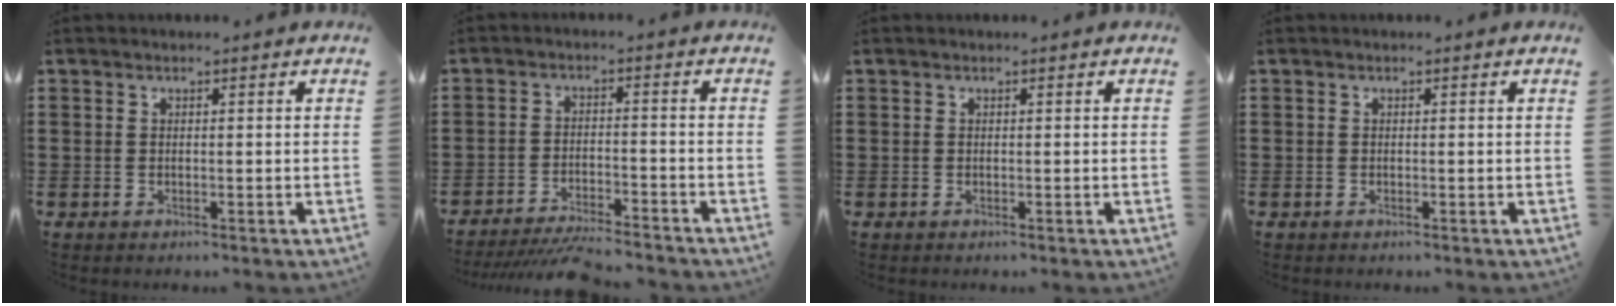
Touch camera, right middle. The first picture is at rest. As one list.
[{"total": 5.2, "force": [-4.9, 0.3, 1.6], "torque": [-0.033, -0.004, -0.098]}, {"total": 0.0}, {"total": 0.0}]